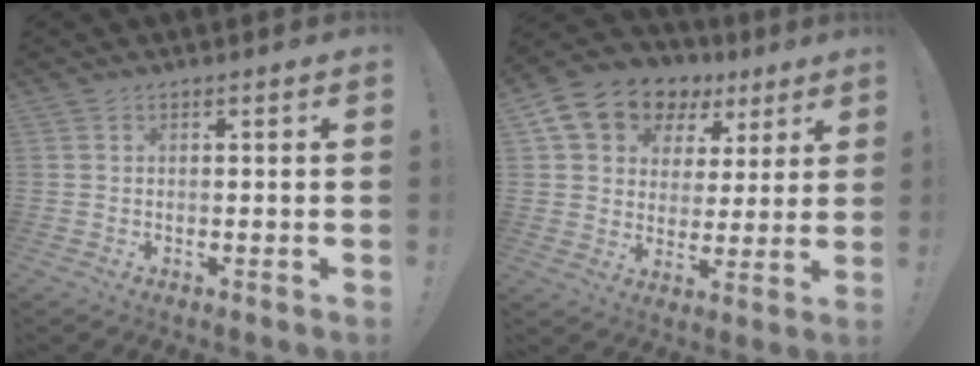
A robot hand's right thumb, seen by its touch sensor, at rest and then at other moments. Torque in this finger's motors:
{"motor_torque": [0.79, 0.91, 0.72, 0.05, 0.08]}